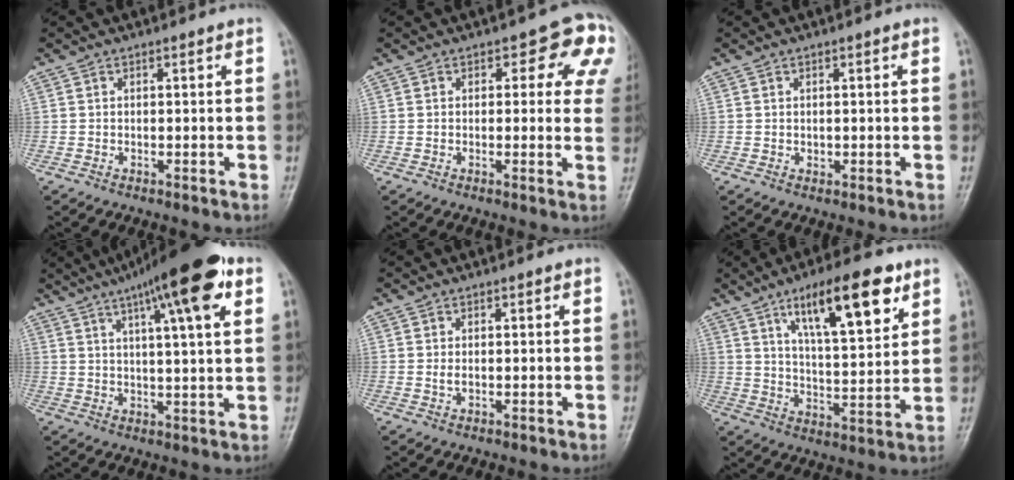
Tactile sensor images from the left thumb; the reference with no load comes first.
{"total": 8.9, "force": [3.5, 5.1, 6.4], "torque": [-0.016, -0.005, 0.025]}
{"total": 0.7, "force": [0.1, 0.6, 0.4], "torque": [-0.005, 0.000, 0.002]}
{"total": 17.0, "force": [8.5, 3.5, 14.3], "torque": [-0.207, -0.005, 0.125]}
{"total": 1.1, "force": [0.1, 0.6, 0.9], "torque": [-0.019, 0.002, 0.002]}
{"total": 16.7, "force": [8.9, 5.2, 13.1], "torque": [-0.182, -0.038, 0.146]}